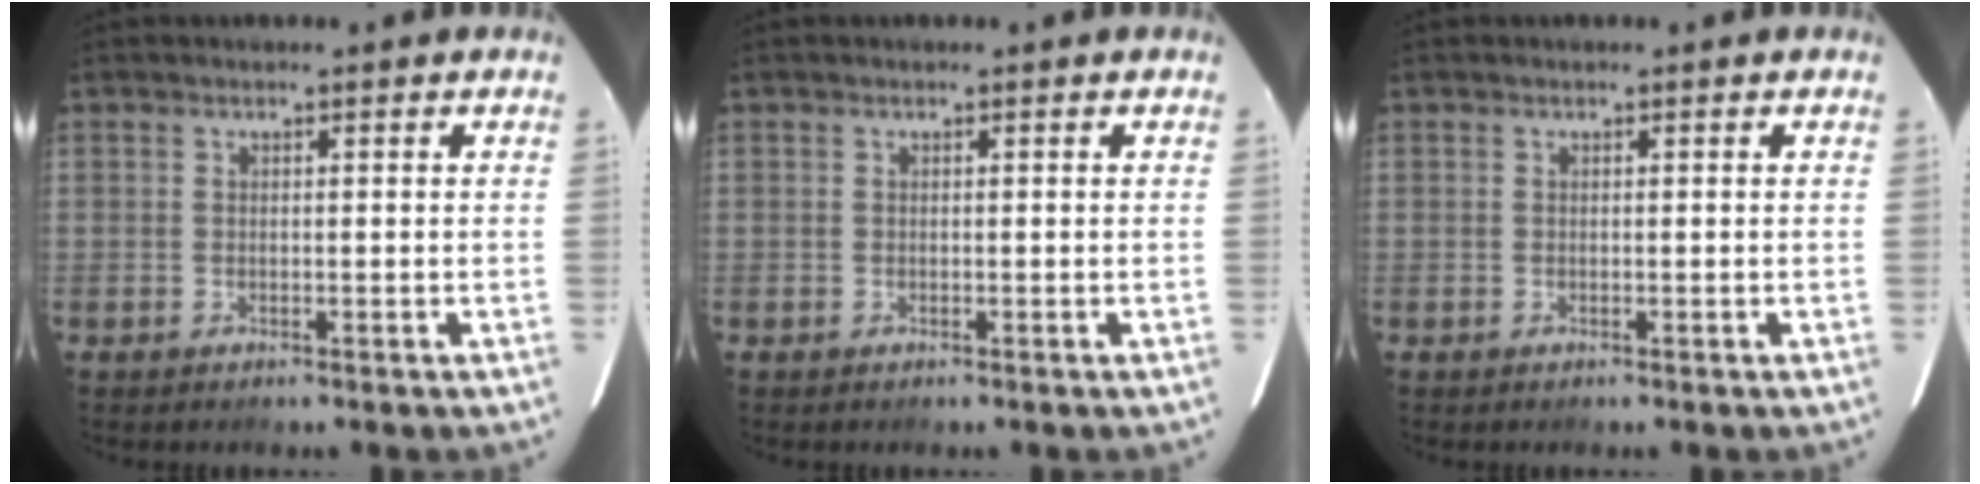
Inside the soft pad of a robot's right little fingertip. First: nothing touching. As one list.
[{"total": 0.0}, {"total": 0.0}]